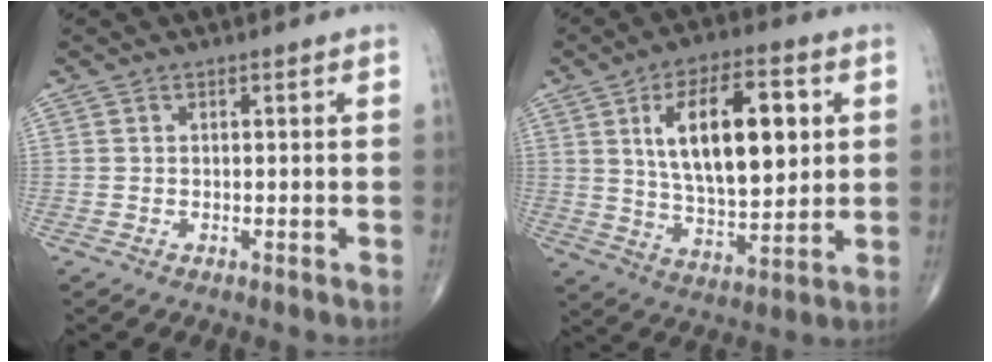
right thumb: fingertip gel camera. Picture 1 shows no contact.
{"total": 18.1, "force": [4.5, 8.1, 15.5], "torque": [-0.231, -0.014, 0.078]}